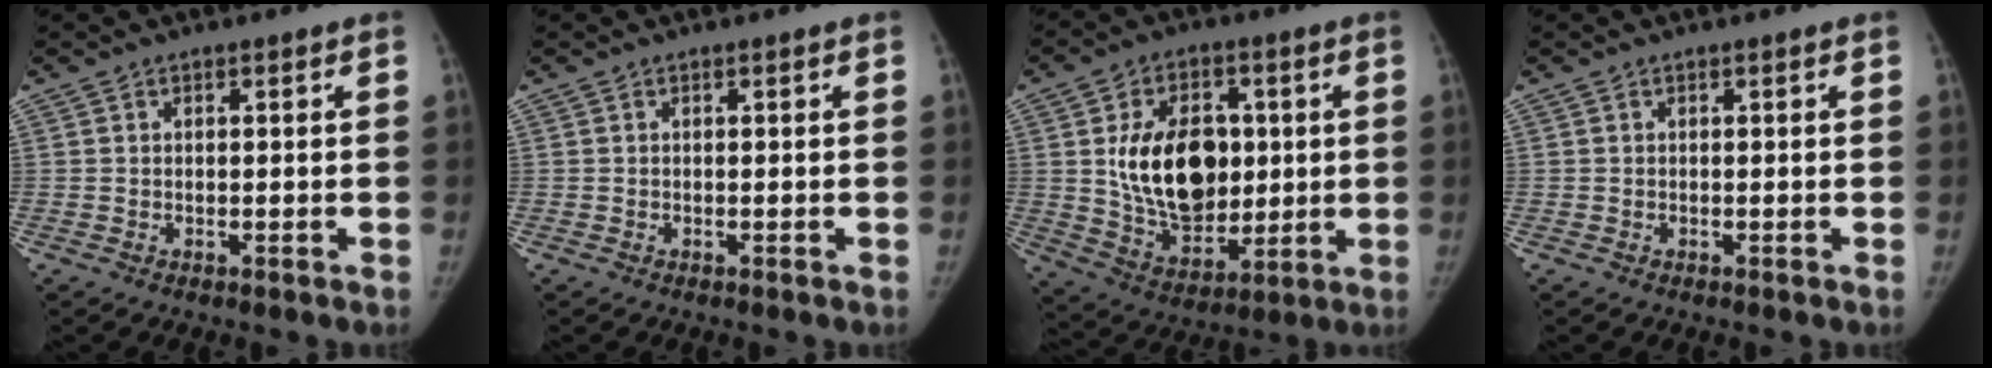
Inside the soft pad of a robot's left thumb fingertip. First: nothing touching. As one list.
[{"total": 0.0}, {"total": 17.5, "force": [2.2, 11.8, 12.8], "torque": [-0.159, -0.014, 0.051]}, {"total": 0.0}]